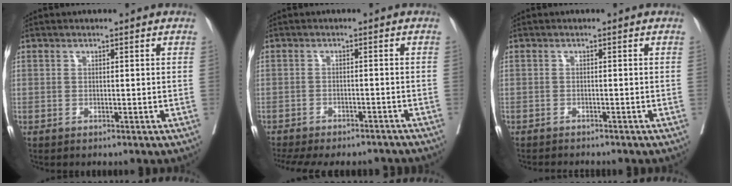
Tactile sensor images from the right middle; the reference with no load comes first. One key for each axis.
{"total": 14.4, "fx": -12.7, "fy": 4.1, "fz": 5.3, "tx": -0.121, "ty": -0.006, "tz": -0.167}
{"total": 3.6, "fx": -3.4, "fy": 0.4, "fz": 1.2, "tx": -0.017, "ty": -0.007, "tz": -0.047}